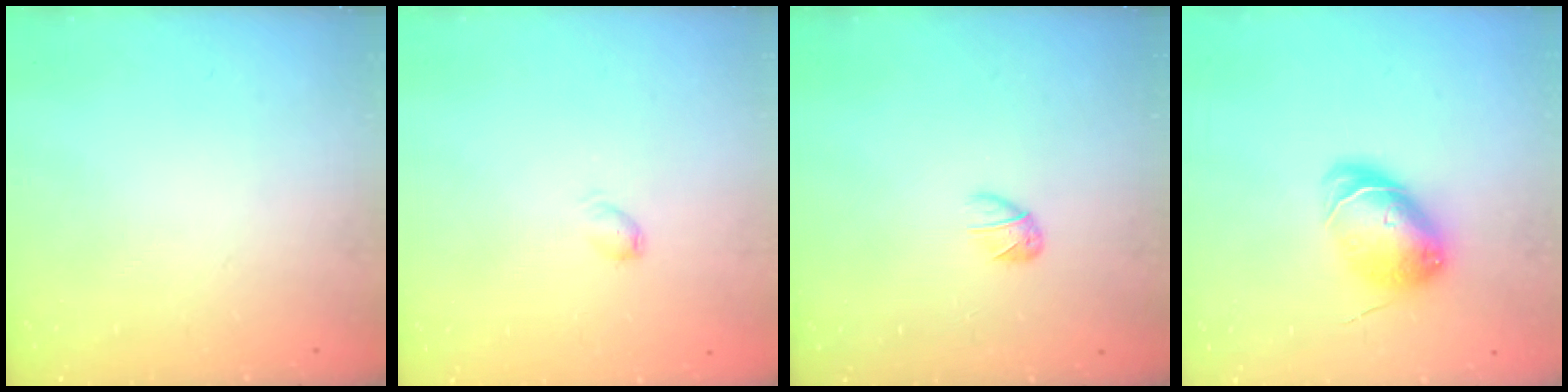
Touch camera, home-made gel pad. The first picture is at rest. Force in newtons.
{"total": 3.1, "press": 3.1, "slide": 0.4}
{"total": 3.2, "press": 3.2, "slide": 0.7}
{"total": 8.9, "press": 8.9, "slide": 0.3}